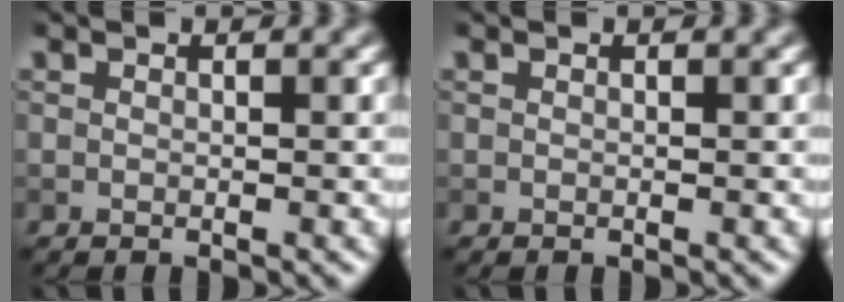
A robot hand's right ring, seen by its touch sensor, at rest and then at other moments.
{"total": 0.0}